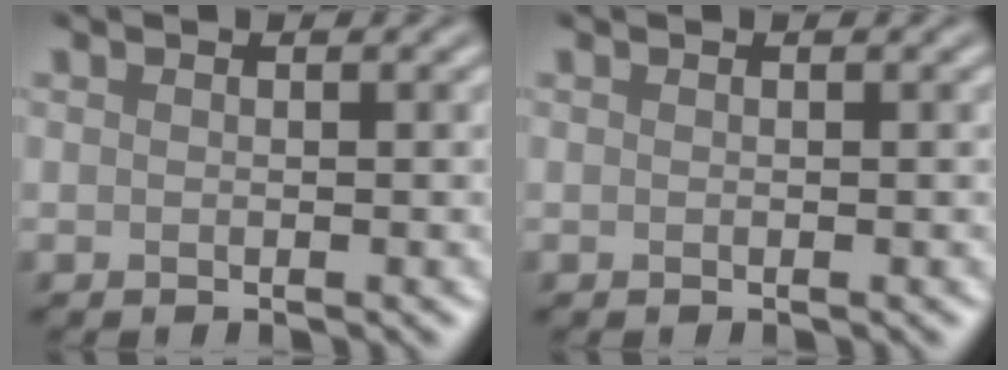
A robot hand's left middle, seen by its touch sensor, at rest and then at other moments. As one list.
[{"total": 0.0}]